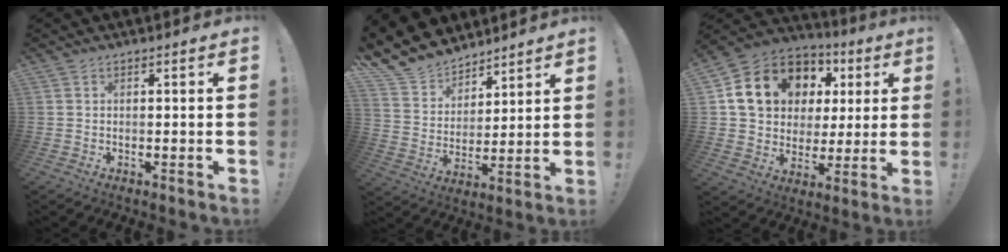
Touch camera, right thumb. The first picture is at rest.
{"total": 13.0, "force": [11.1, 6.5, 2.0], "torque": [-0.065, -0.088, 0.212]}
{"total": 17.1, "force": [6.6, 13.1, 8.9], "torque": [-0.145, -0.019, 0.144]}